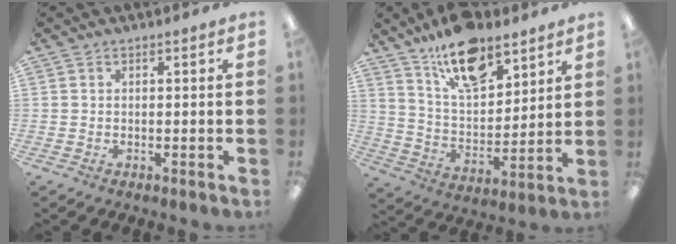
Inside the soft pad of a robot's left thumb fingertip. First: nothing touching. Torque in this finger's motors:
{"motor_torque": [-0.06, 0.32, 1.25, -1.52, 0.09]}